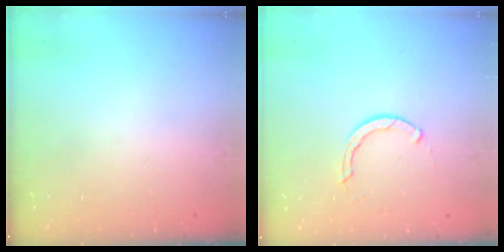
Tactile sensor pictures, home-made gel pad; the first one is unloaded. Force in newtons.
{"total": 2.3, "press": 2.3, "slide": 0.1}